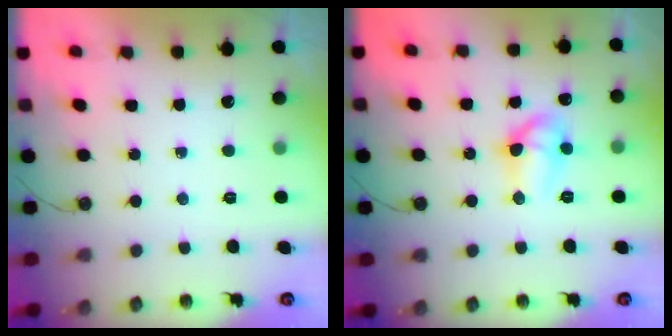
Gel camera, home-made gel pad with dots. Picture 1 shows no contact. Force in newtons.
{"total": 9.8, "press": 9.8, "slide": 0.7}